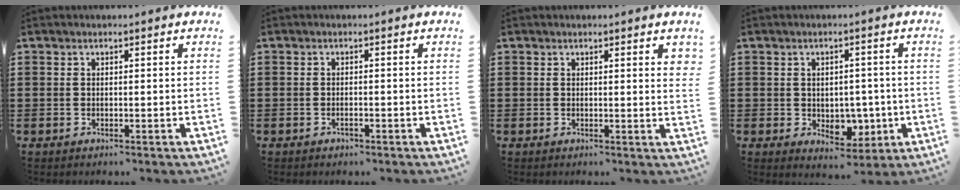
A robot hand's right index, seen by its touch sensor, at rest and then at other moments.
{"total": 0.8, "force": [-0.6, 0.3, 0.4], "torque": [-0.010, -0.003, -0.011]}
{"total": 1.0, "force": [0.6, 0.1, 0.8], "torque": [-0.019, 0.002, 0.011]}
{"total": 4.2, "force": [-0.3, 3.6, 2.1], "torque": [-0.035, 0.003, -0.010]}